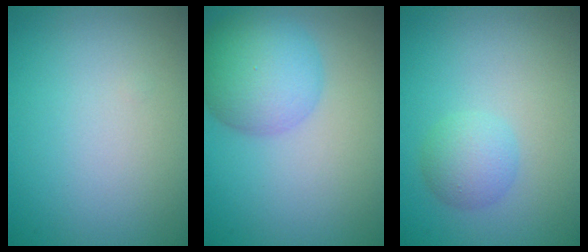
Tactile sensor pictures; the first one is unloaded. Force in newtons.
{"total": 6.2, "press": 6.2, "slide": 0.3}
{"total": 2.4, "press": 2.4, "slide": 0.2}